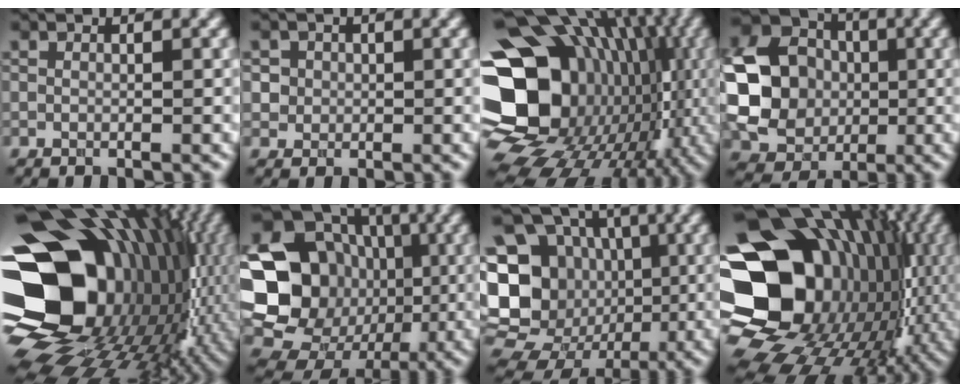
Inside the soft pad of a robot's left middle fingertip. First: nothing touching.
{"total": 2.1, "force": [0.7, 1.9, 0.6], "torque": [-0.006, 0.000, 0.023]}
{"total": 21.5, "force": [-1.2, 17.4, 12.6], "torque": [-0.216, 0.005, -0.039]}
{"total": 17.7, "force": [-0.1, 16.2, 7.1], "torque": [-0.169, -0.002, -0.041]}
{"total": 21.8, "force": [-1.0, 16.6, 14.1], "torque": [-0.263, -0.009, -0.021]}
{"total": 21.6, "force": [-0.5, 19.5, 9.3], "torque": [-0.203, 0.024, -0.040]}
{"total": 21.3, "force": [-1.7, 19.8, 7.7], "torque": [-0.195, 0.020, -0.066]}
{"total": 21.2, "force": [0.5, 17.3, 12.3], "torque": [-0.212, -0.014, 0.002]}